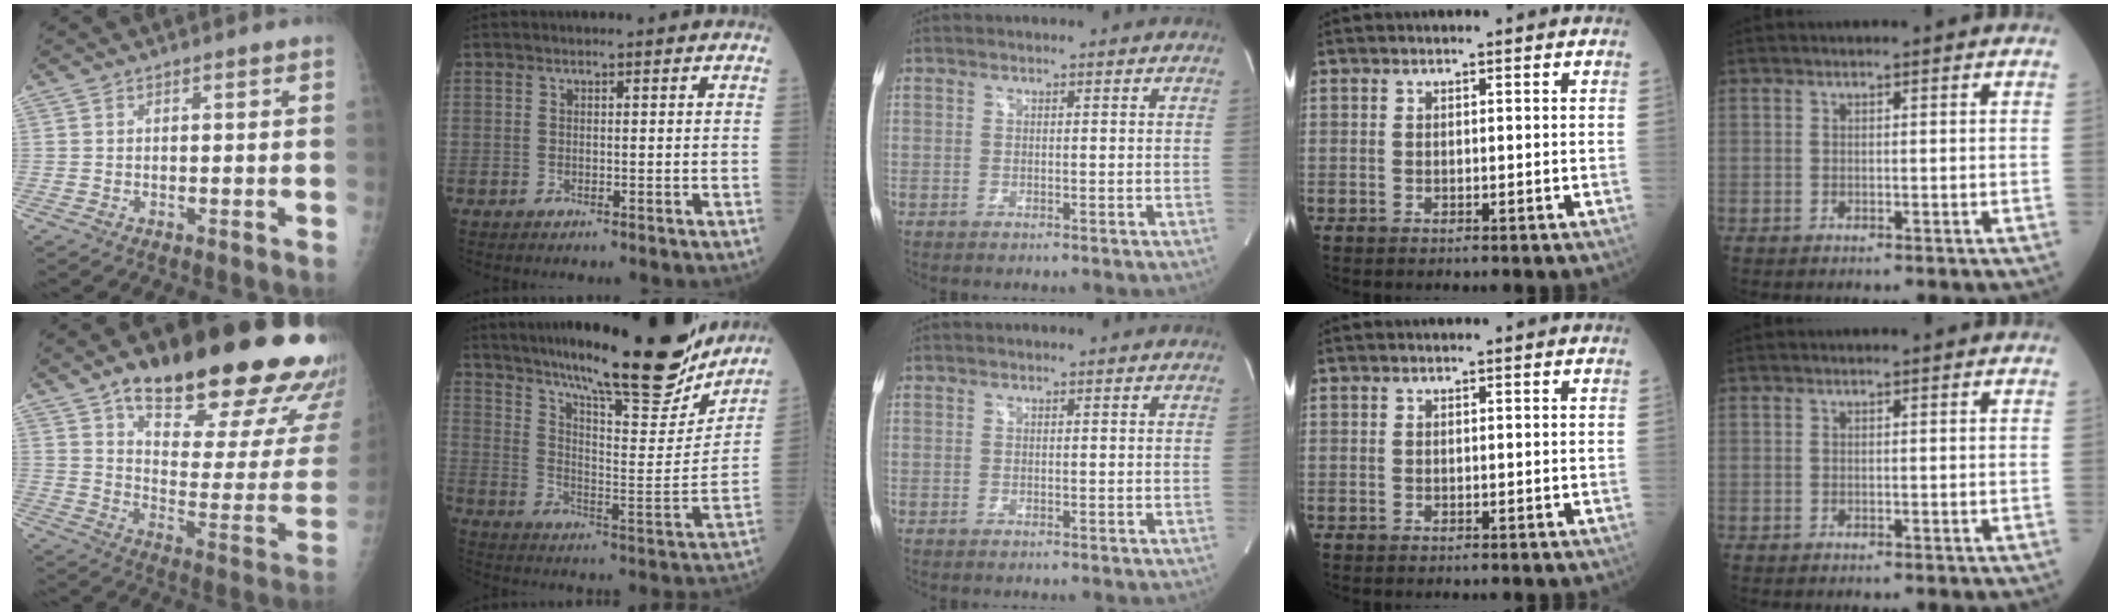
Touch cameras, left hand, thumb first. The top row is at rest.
{"thumb": {"total": 32.3, "force": [19.9, 10.7, 23.0], "torque": [-0.257, -0.055, 0.285]}, "index": {"total": 26.3, "force": [21.9, 3.7, 14.1], "torque": [-0.232, -0.026, 0.314]}}